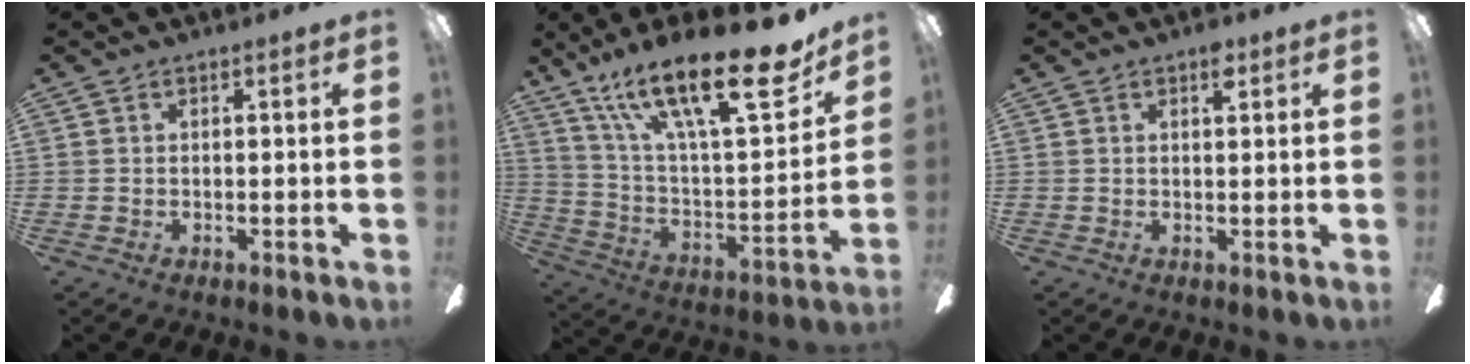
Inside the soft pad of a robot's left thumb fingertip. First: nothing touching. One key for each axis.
{"total": 26.7, "fx": 17.6, "fy": 7.9, "fz": 18.6, "tx": -0.293, "ty": -0.098, "tz": 0.290}
{"total": 2.5, "fx": 1.7, "fy": 0.9, "fz": 1.7, "tx": -0.013, "ty": -0.006, "tz": 0.024}